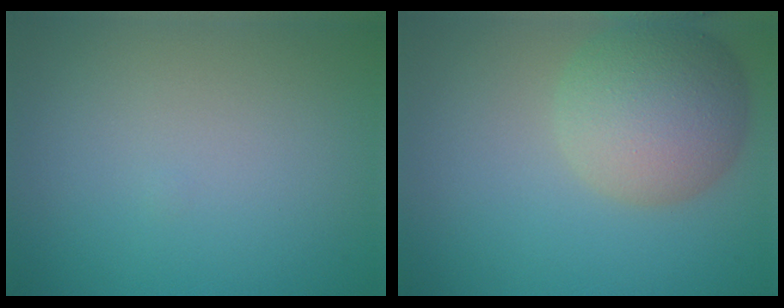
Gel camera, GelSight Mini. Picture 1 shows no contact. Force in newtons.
{"total": 7.3, "press": 7.3, "slide": 0.3}